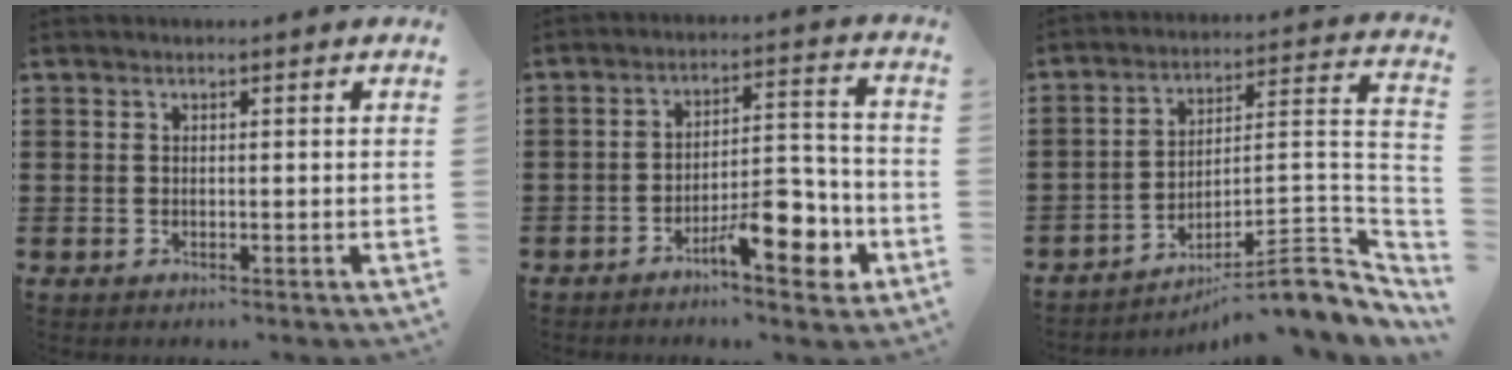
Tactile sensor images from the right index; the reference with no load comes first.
{"total": 9.4, "force": [-5.3, 3.1, 7.1], "torque": [-0.089, 0.009, -0.087]}
{"total": 8.2, "force": [-5.5, 1.7, 5.8], "torque": [-0.083, -0.004, -0.112]}